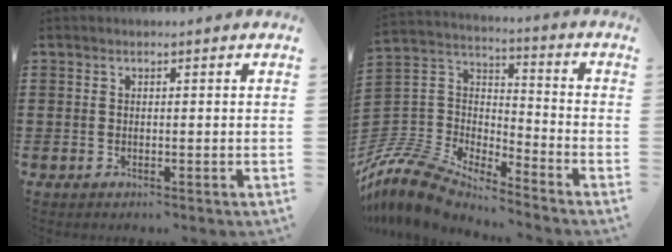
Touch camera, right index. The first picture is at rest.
{"total": 9.0, "force": [-8.3, 2.5, 2.3], "torque": [-0.090, -0.003, -0.177]}